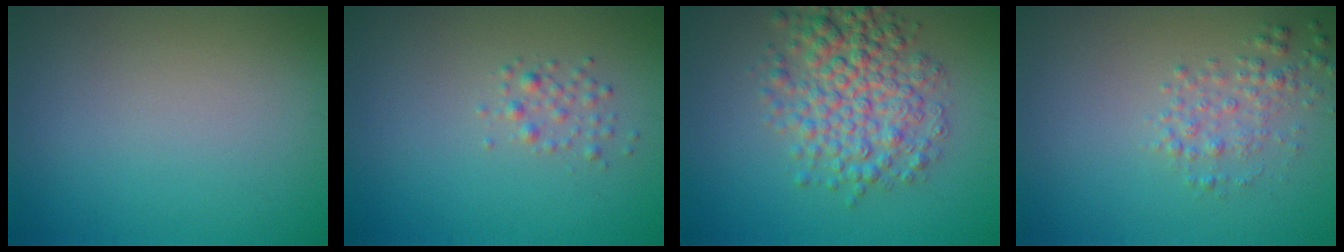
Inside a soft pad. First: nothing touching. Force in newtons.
{"total": 1.2, "press": 1.2, "slide": 0.0}
{"total": 5.9, "press": 5.9, "slide": 0.1}
{"total": 2.0, "press": 2.0, "slide": 0.1}